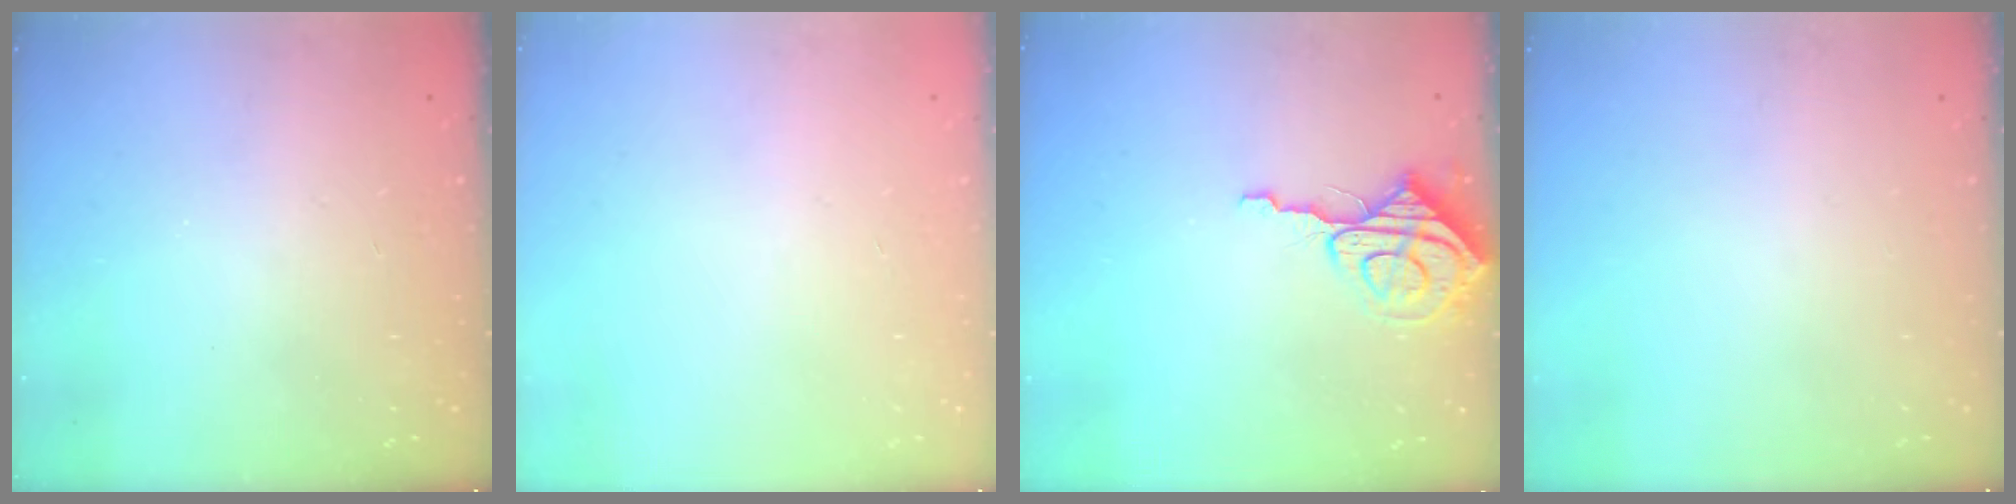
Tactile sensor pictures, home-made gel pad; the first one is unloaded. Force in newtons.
{"total": 0.0}
{"total": 7.9, "press": 7.9, "slide": 0.5}
{"total": 0.0}